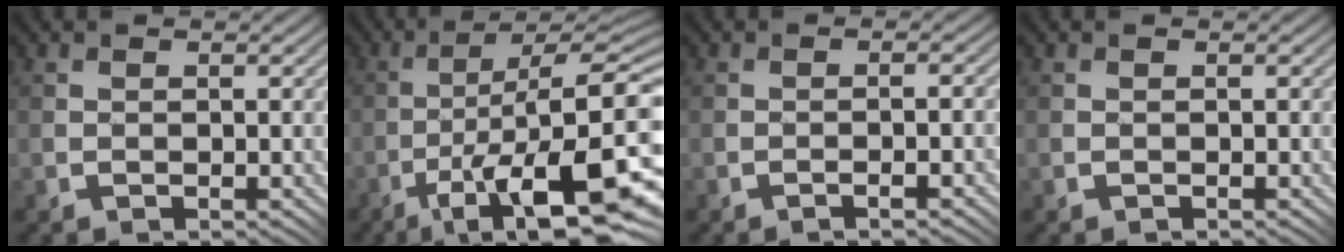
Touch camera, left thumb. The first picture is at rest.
{"total": 16.5, "force": [-6.9, 3.3, 14.6], "torque": [-0.209, 0.001, -0.113]}
{"total": 2.3, "force": [-1.3, 0.2, 1.9], "torque": [-0.028, 0.010, -0.018]}
{"total": 0.0}